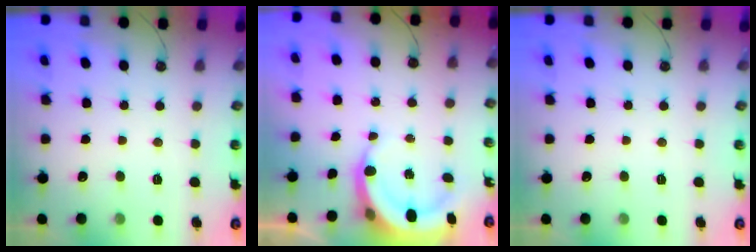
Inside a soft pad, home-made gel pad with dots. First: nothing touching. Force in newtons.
{"total": 6.5, "press": 6.4, "slide": 0.9}
{"total": 0.0}